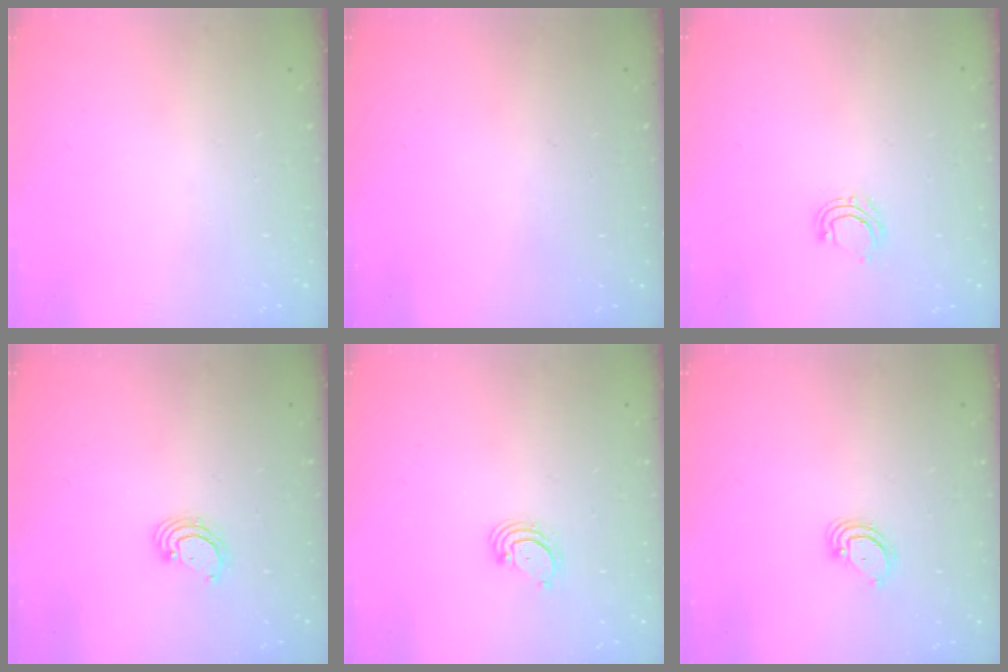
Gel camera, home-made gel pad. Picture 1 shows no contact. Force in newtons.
{"total": 0.0}
{"total": 6.3, "press": 6.2, "slide": 1.0}
{"total": 3.1, "press": 3.1, "slide": 0.1}
{"total": 3.0, "press": 3.0, "slide": 0.3}
{"total": 3.6, "press": 3.6, "slide": 0.3}